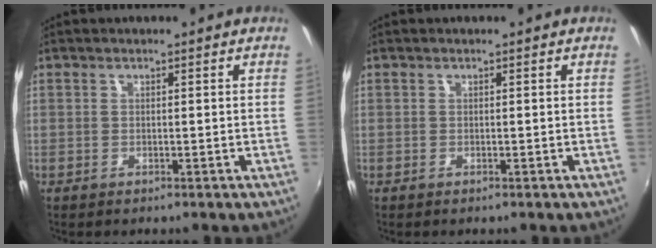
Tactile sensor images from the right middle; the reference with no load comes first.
{"total": 0.0}